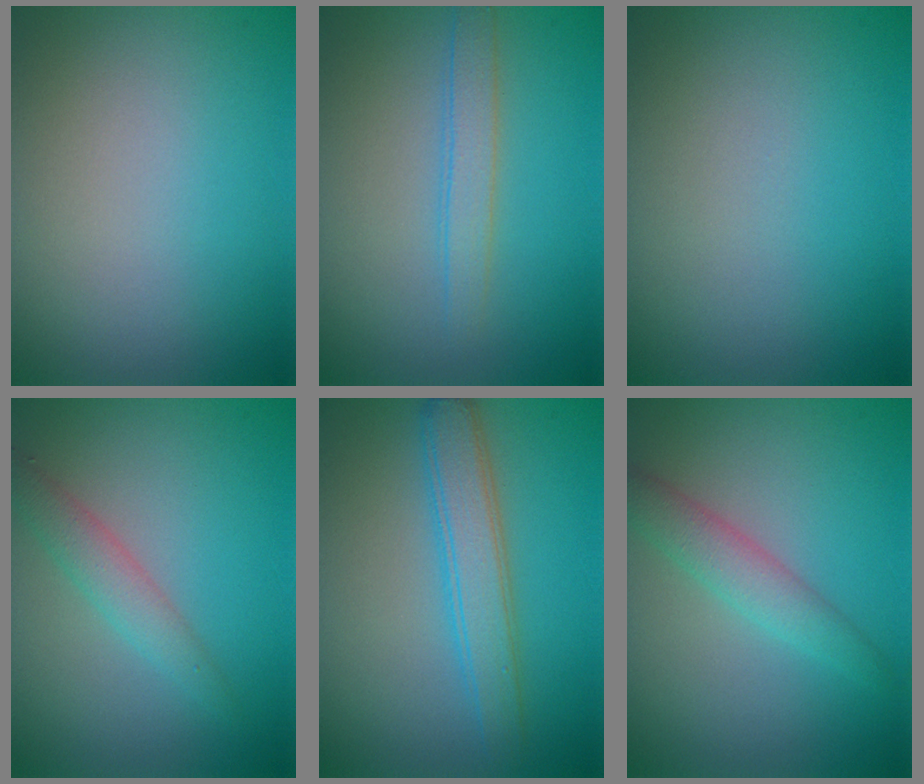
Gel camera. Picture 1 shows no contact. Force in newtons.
{"total": 1.9, "press": 1.9, "slide": 0.0}
{"total": 0.0}
{"total": 2.2, "press": 2.2, "slide": 0.1}
{"total": 3.5, "press": 3.5, "slide": 0.0}
{"total": 2.6, "press": 2.6, "slide": 0.0}